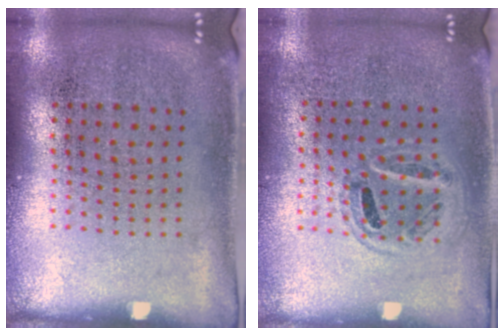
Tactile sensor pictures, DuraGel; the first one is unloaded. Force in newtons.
{"total": 0.9, "press": 0.9, "slide": 0.3}